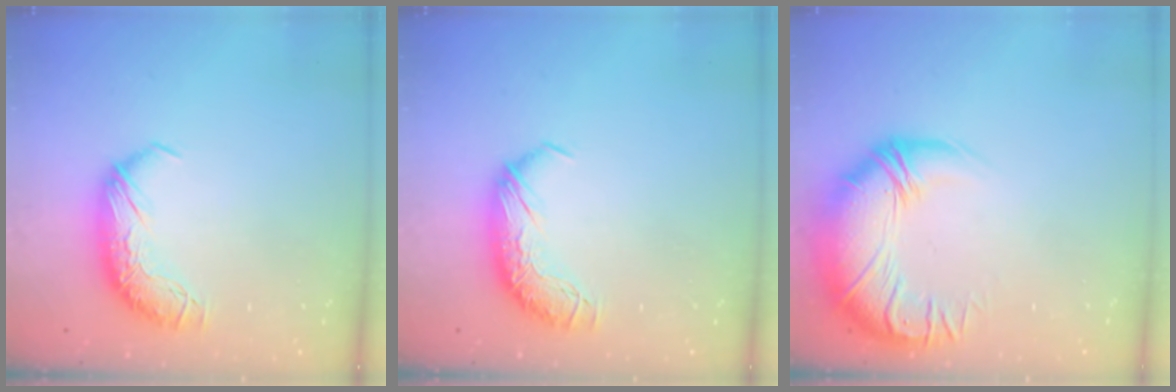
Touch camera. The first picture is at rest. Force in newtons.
{"total": 0.0}
{"total": 4.8, "press": 3.3, "slide": 3.5}